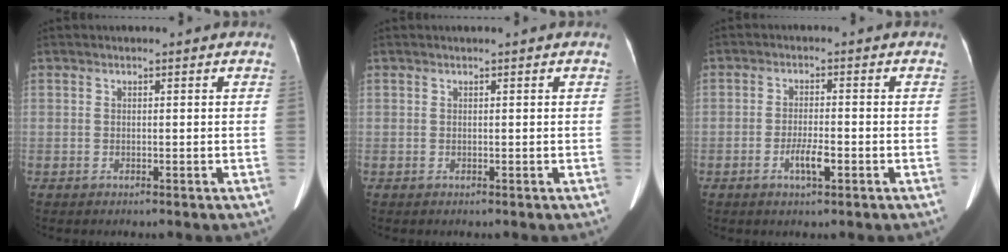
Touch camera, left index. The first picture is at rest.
{"total": 0.0}
{"total": 3.6, "force": [-1.6, 0.8, 3.1], "torque": [-0.064, 0.000, -0.026]}